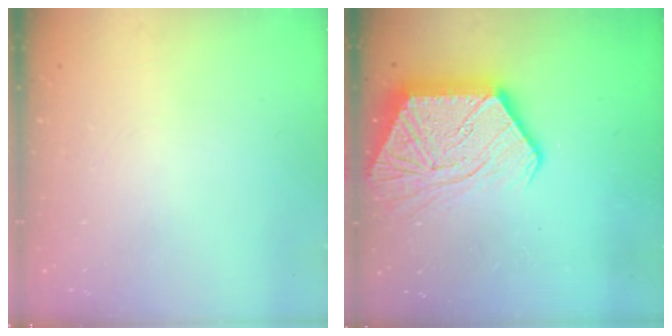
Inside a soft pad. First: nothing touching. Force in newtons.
{"total": 18.9, "press": 18.9, "slide": 1.4}